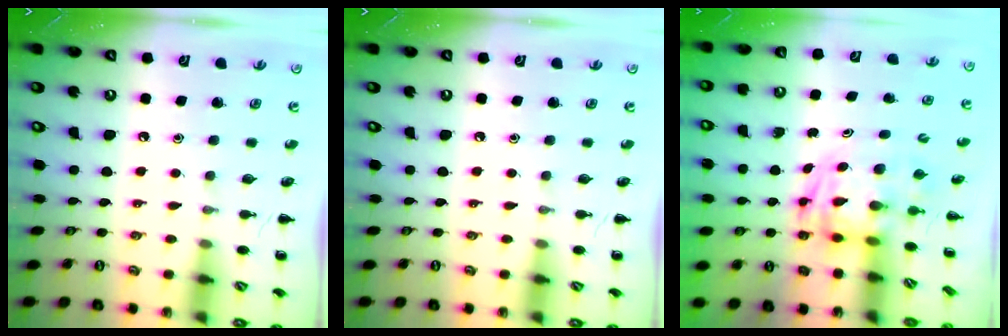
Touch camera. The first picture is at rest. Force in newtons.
{"total": 0.0}
{"total": 2.7, "press": 2.6, "slide": 0.5}